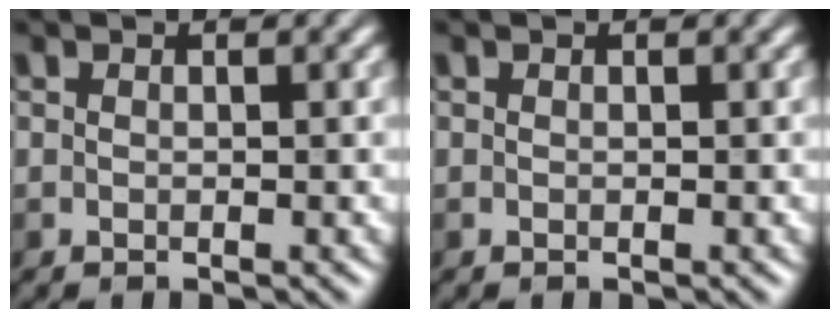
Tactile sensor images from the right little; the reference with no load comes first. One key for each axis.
{"total": 0.0}